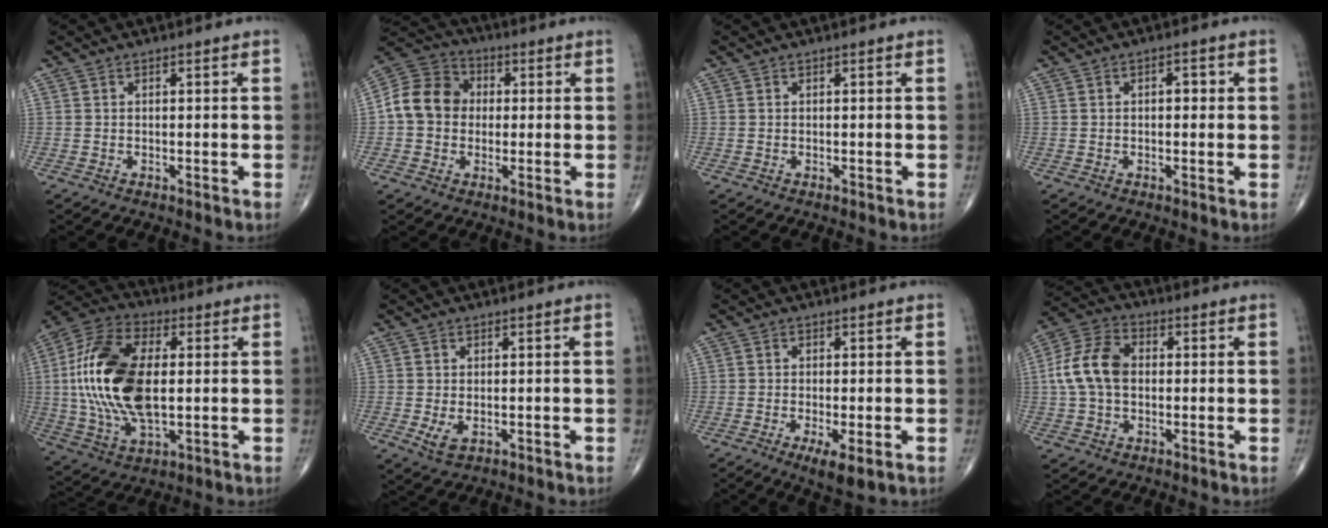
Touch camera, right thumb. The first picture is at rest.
{"total": 11.1, "force": [0.3, 9.4, 6.0], "torque": [-0.093, 0.029, -0.006]}
{"total": 0.0}
{"total": 2.0, "force": [0.3, 1.1, 1.6], "torque": [-0.015, 0.004, -0.001]}
{"total": 21.3, "force": [1.2, 11.1, 18.1], "torque": [-0.378, 0.002, 0.018]}
{"total": 3.2, "force": [-0.6, 1.9, 2.5], "torque": [-0.047, -0.008, -0.005]}
{"total": 5.2, "force": [-2.1, 1.4, 4.6], "torque": [-0.079, -0.013, -0.034]}
{"total": 10.9, "force": [0.4, 7.4, 7.9], "torque": [-0.155, 0.028, 0.000]}